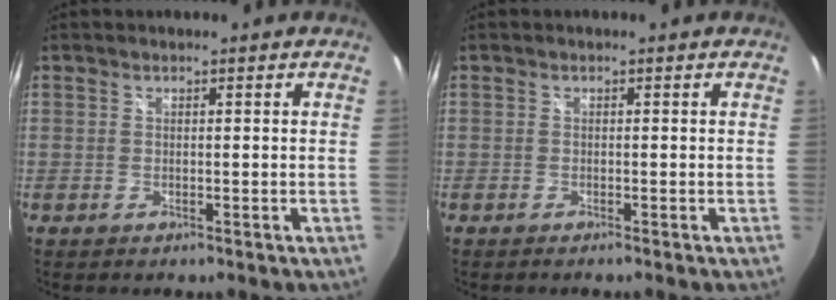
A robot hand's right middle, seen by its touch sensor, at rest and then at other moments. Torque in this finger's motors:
{"motor_torque": [-0.19, 0.03, 0.00, -0.01]}